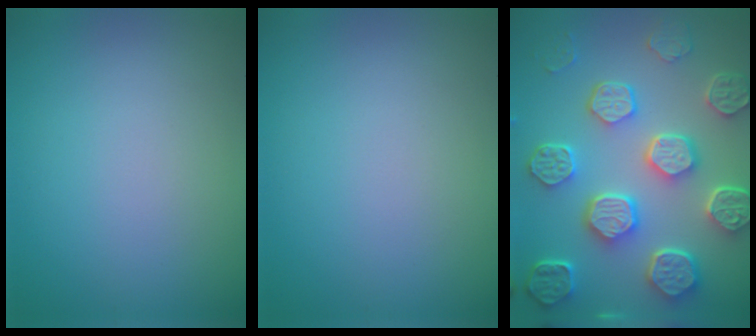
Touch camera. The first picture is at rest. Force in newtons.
{"total": 0.0}
{"total": 8.5, "press": 6.4, "slide": 5.6}